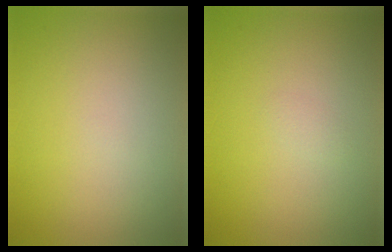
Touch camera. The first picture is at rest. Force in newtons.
{"total": 0.5, "press": 0.5, "slide": 0.1}